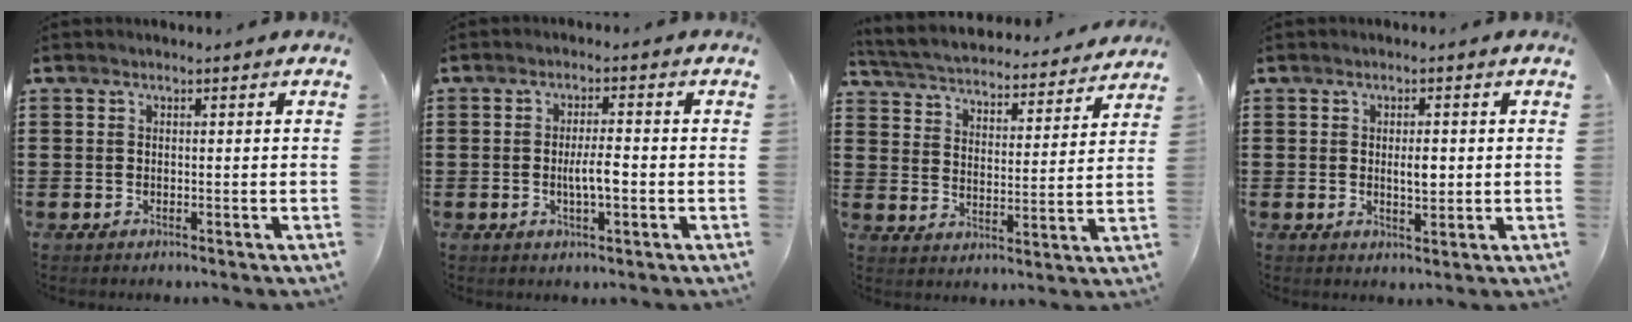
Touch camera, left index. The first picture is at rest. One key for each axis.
{"total": 3.7, "fx": -0.7, "fy": 0.9, "fz": 3.5, "tx": -0.069, "ty": 0.002, "tz": -0.016}
{"total": 4.0, "fx": 4.0, "fy": 0.1, "fz": 0.3, "tx": -0.030, "ty": -0.033, "tz": 0.062}
{"total": 2.7, "fx": 0.2, "fy": 1.1, "fz": 2.5, "tx": -0.041, "ty": -0.001, "tz": 0.000}